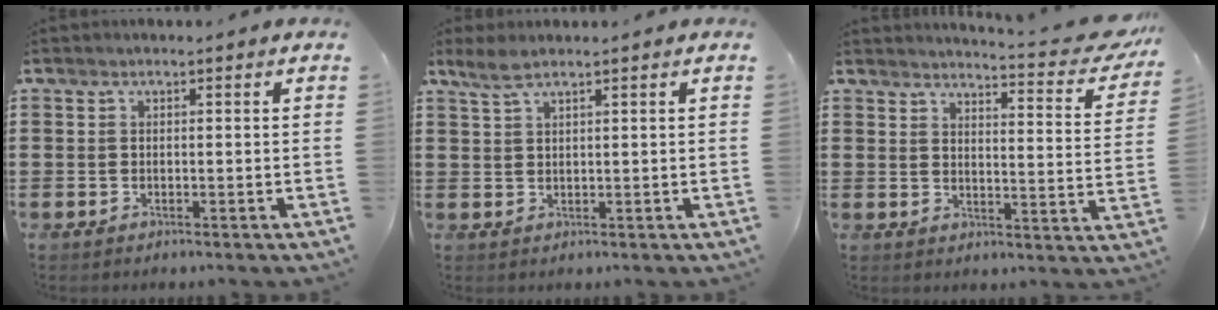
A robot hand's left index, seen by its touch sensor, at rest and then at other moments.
{"total": 2.5, "force": [1.8, 0.4, 1.7], "torque": [-0.037, 0.001, 0.034]}
{"total": 5.0, "force": [4.5, -0.2, 2.0], "torque": [-0.034, -0.038, 0.071]}